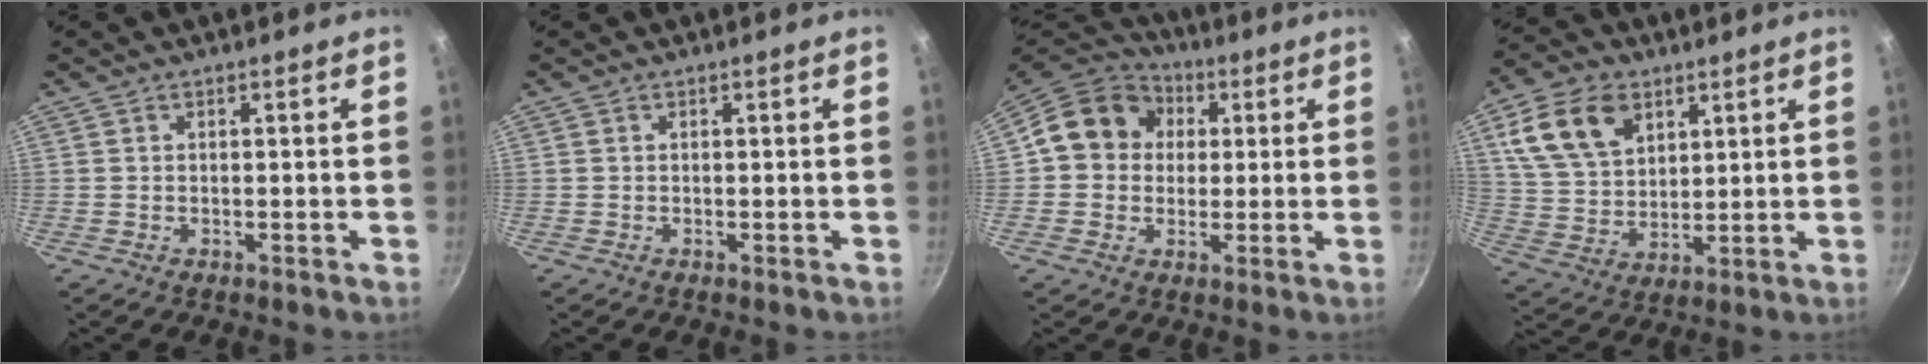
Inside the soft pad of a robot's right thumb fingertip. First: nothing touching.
{"total": 0.0}
{"total": 12.9, "force": [2.4, 11.4, 5.7], "torque": [-0.066, 0.023, 0.022]}
{"total": 14.2, "force": [6.3, 9.5, 8.5], "torque": [-0.136, -0.012, 0.126]}